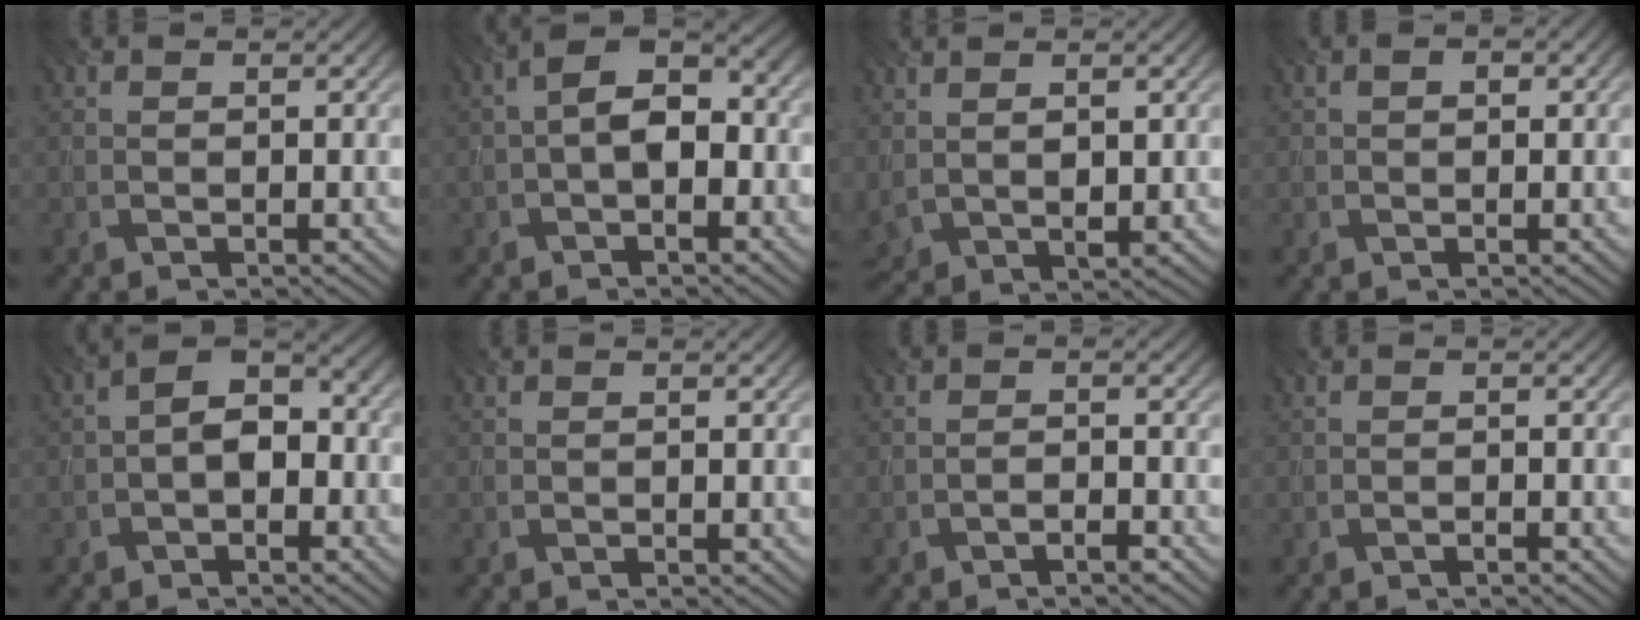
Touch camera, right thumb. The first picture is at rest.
{"total": 6.2, "force": [-0.8, 3.4, 5.1], "torque": [-0.084, 0.013, -0.022]}
{"total": 4.1, "force": [1.1, 2.5, 3.1], "torque": [-0.081, -0.011, 0.032]}
{"total": 1.8, "force": [0.6, 1.1, 1.4], "torque": [-0.025, 0.003, 0.008]}
{"total": 5.3, "force": [-1.3, 3.2, 4.0], "torque": [-0.060, 0.014, -0.032]}
{"total": 0.0}
{"total": 1.6, "force": [-1.2, 0.3, 0.9], "torque": [-0.017, 0.004, -0.024]}
{"total": 0.7, "force": [-0.6, 0.0, 0.4], "torque": [-0.006, 0.002, -0.009]}